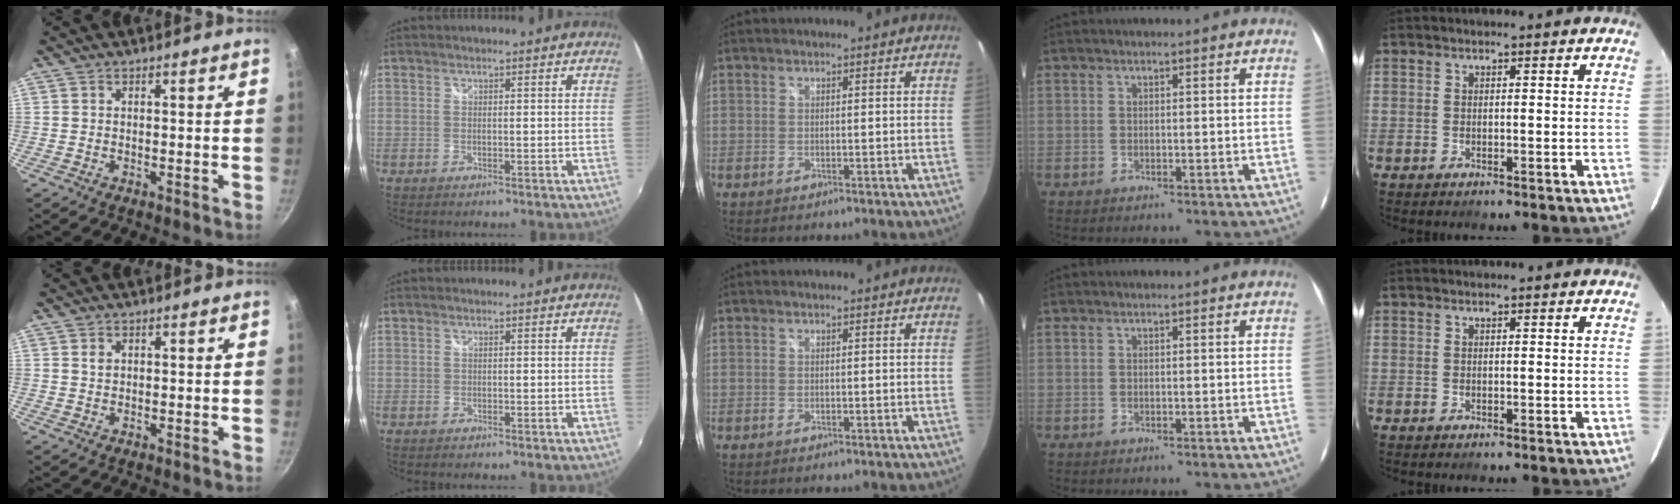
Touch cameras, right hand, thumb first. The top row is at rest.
{"thumb": {"total": 1.2, "force": [0.4, 0.9, 0.6], "torque": [-0.008, 0.000, 0.005]}}